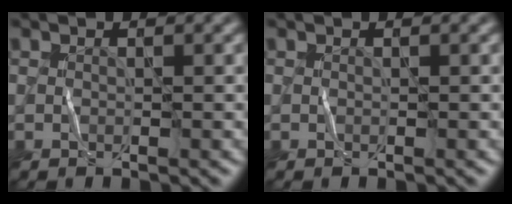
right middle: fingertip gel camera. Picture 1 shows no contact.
{"total": 0.0}